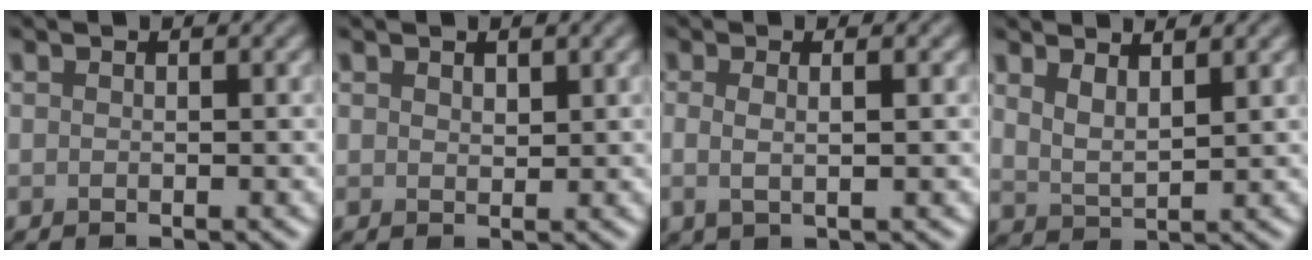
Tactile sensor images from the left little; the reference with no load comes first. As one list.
[{"total": 1.0, "force": [0.7, 0.5, 0.4], "torque": [-0.008, 0.000, 0.014]}, {"total": 2.2, "force": [0.2, 0.7, 2.1], "torque": [-0.035, 0.002, 0.002]}, {"total": 2.6, "force": [1.9, 0.7, 1.7], "torque": [-0.035, -0.006, 0.038]}]